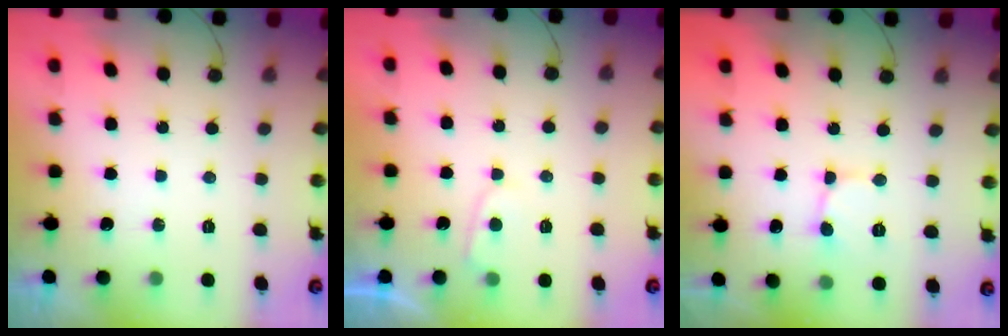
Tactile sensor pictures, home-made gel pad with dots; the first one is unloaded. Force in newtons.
{"total": 2.9, "press": 2.9, "slide": 0.3}
{"total": 2.3, "press": 2.3, "slide": 0.1}